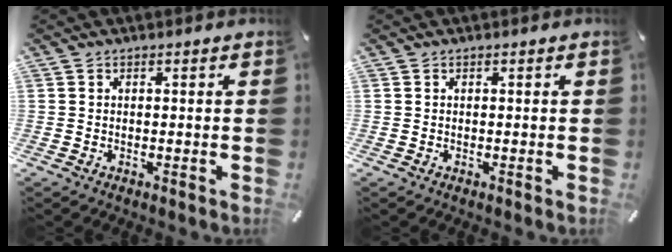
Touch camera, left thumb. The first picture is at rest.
{"total": 0.0}